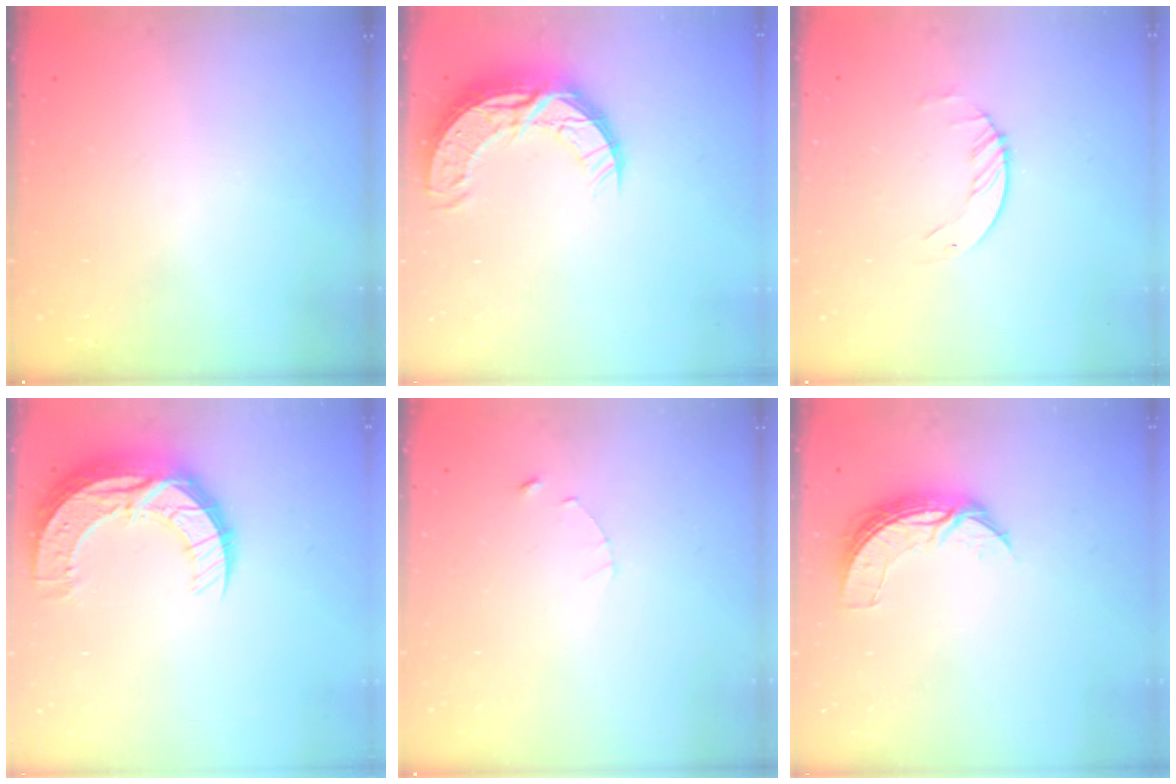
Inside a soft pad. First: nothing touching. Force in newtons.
{"total": 15.1, "press": 15.1, "slide": 1.1}
{"total": 1.7, "press": 1.7, "slide": 0.2}
{"total": 15.3, "press": 15.3, "slide": 1.1}
{"total": 1.2, "press": 1.1, "slide": 0.2}
{"total": 6.9, "press": 6.9, "slide": 0.6}